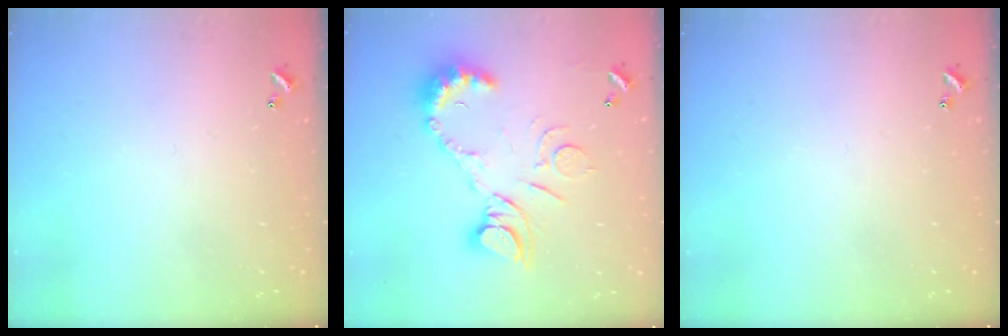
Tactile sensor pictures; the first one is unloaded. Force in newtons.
{"total": 13.9, "press": 13.8, "slide": 1.5}
{"total": 0.0}